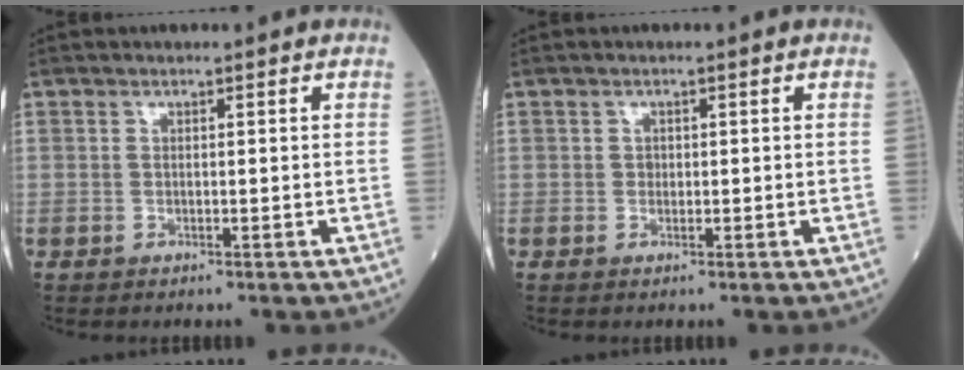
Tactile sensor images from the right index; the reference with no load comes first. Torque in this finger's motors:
{"motor_torque": [0.02, 0.00, 0.07, 0.02]}